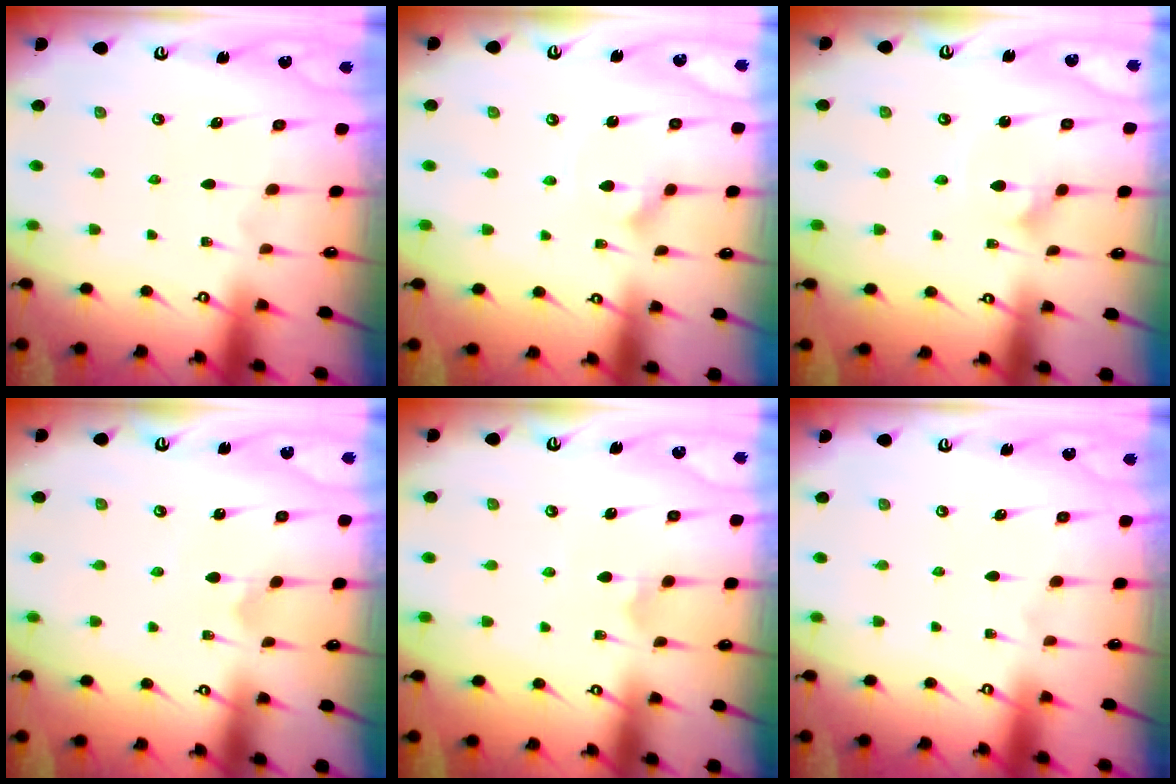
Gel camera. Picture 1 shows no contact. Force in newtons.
{"total": 2.8, "press": 2.8, "slide": 0.4}
{"total": 2.0, "press": 2.0, "slide": 0.1}
{"total": 0.0}
{"total": 2.9, "press": 2.9, "slide": 0.6}
{"total": 0.0}